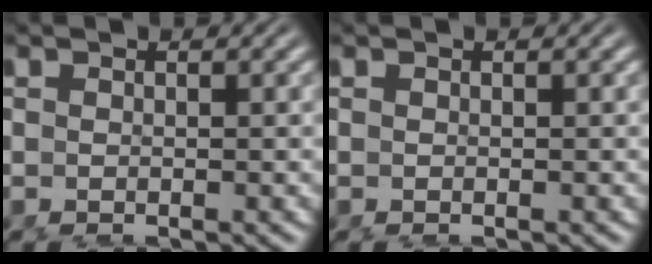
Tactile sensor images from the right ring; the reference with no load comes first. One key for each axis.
{"total": 0.0}